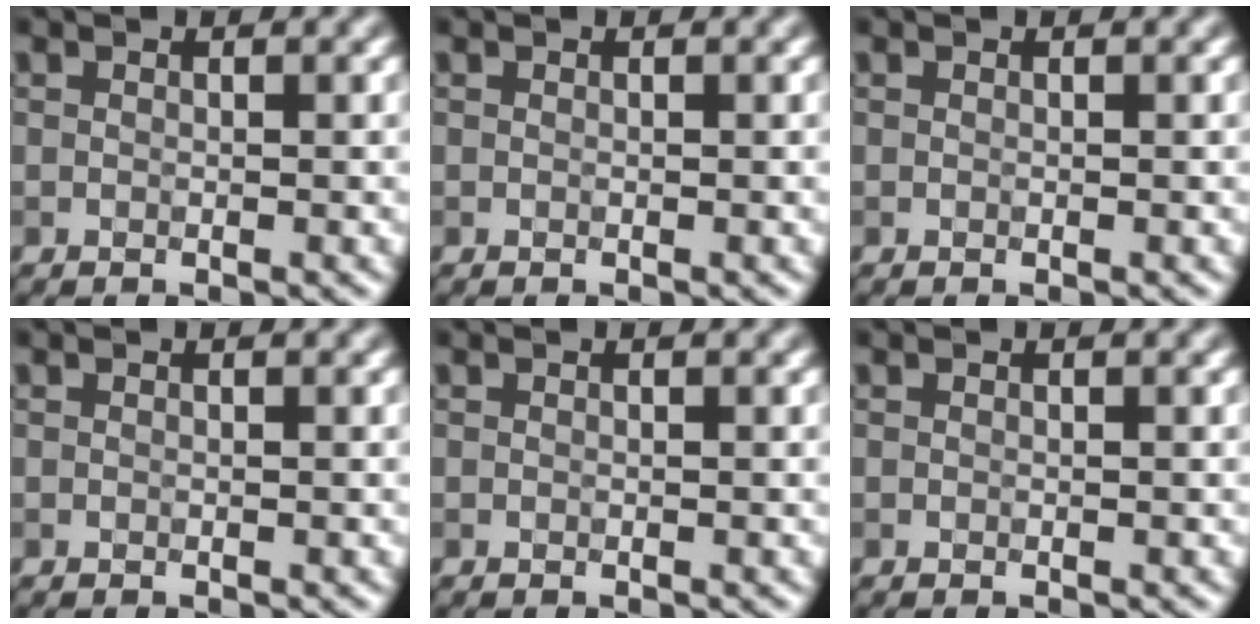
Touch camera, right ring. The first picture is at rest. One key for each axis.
{"total": 0.0}
{"total": 0.0}
{"total": 0.0}
{"total": 0.0}
{"total": 0.0}